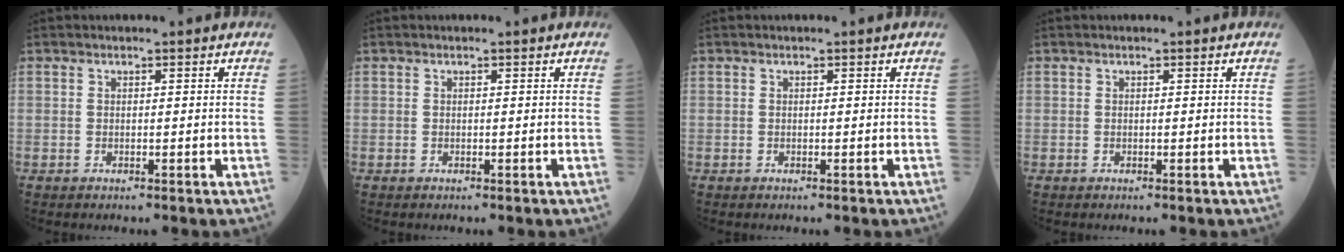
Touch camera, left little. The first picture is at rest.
{"total": 0.0}
{"total": 0.0}
{"total": 0.0}